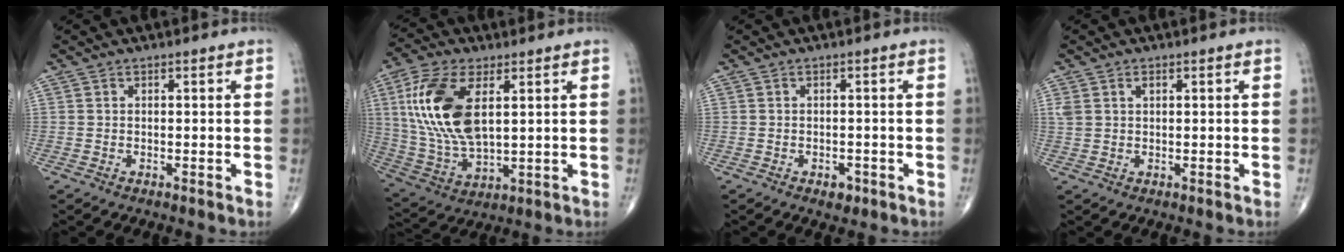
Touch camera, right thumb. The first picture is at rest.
{"total": 17.2, "force": [4.4, 8.5, 14.4], "torque": [-0.302, -0.011, 0.089]}
{"total": 2.1, "force": [-1.1, 1.3, 1.2], "torque": [-0.010, 0.003, -0.012]}
{"total": 2.3, "force": [1.0, 1.4, 1.6], "torque": [-0.038, 0.010, 0.027]}